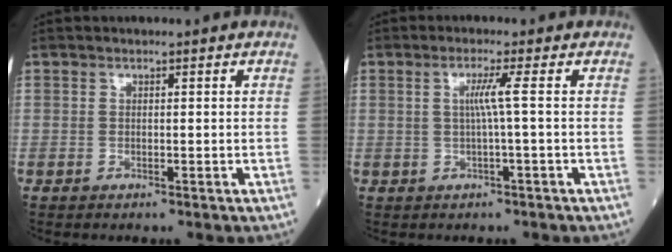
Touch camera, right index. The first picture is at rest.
{"total": 2.8, "force": [0.2, -1.0, 2.6], "torque": [-0.053, 0.001, 0.006]}